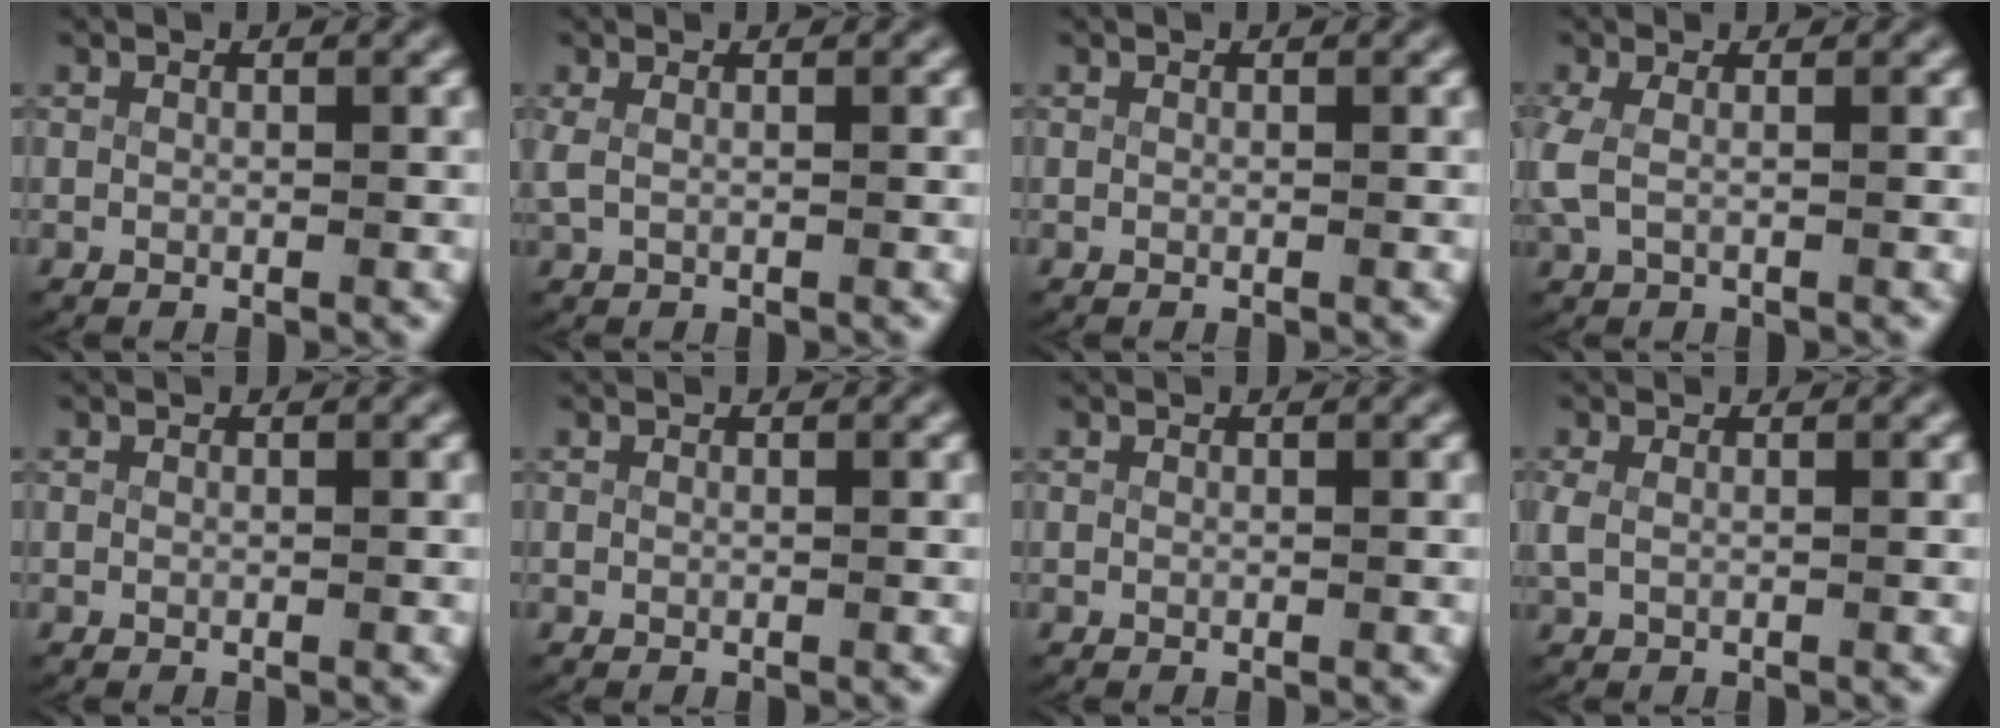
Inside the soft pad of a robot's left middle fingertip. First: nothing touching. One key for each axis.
{"total": 1.3, "fx": 0.3, "fy": 0.5, "fz": 1.1, "tx": -0.038, "ty": -0.003, "tz": 0.010}
{"total": 0.0}
{"total": 2.4, "fx": 0.0, "fy": 1.4, "fz": 1.9, "tx": -0.064, "ty": -0.009, "tz": 0.006}
{"total": 0.0}
{"total": 0.0}
{"total": 0.0}
{"total": 1.3, "fx": 0.1, "fy": 0.7, "fz": 1.1, "tx": -0.042, "ty": -0.007, "tz": 0.010}